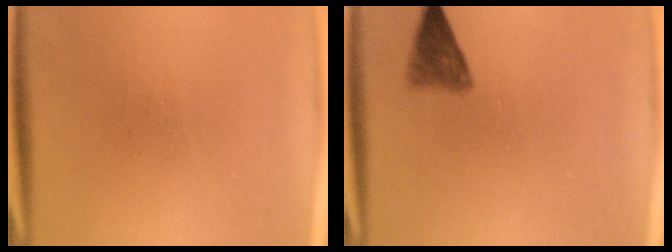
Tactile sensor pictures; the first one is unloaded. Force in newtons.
{"total": 3.1}